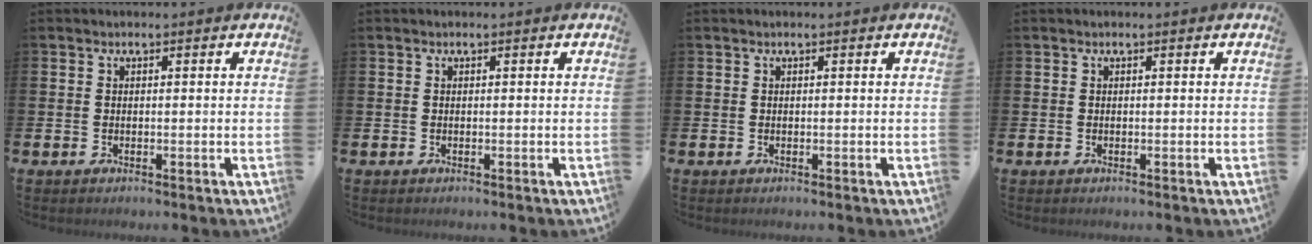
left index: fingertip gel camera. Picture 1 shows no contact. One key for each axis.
{"total": 0.0}
{"total": 0.0}
{"total": 0.0}